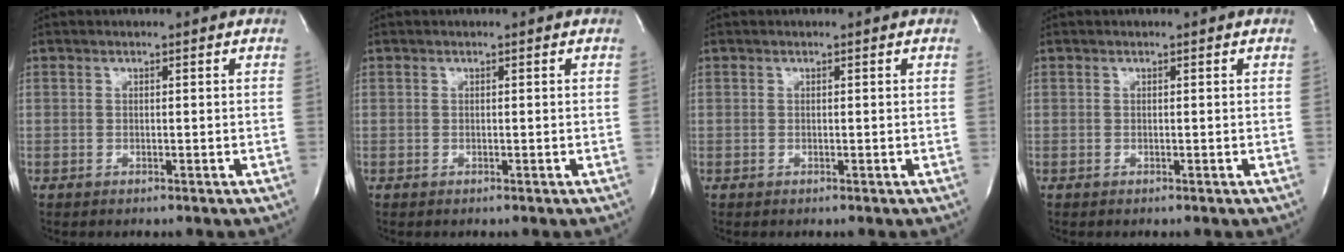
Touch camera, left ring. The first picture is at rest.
{"total": 0.0}
{"total": 0.0}
{"total": 0.0}